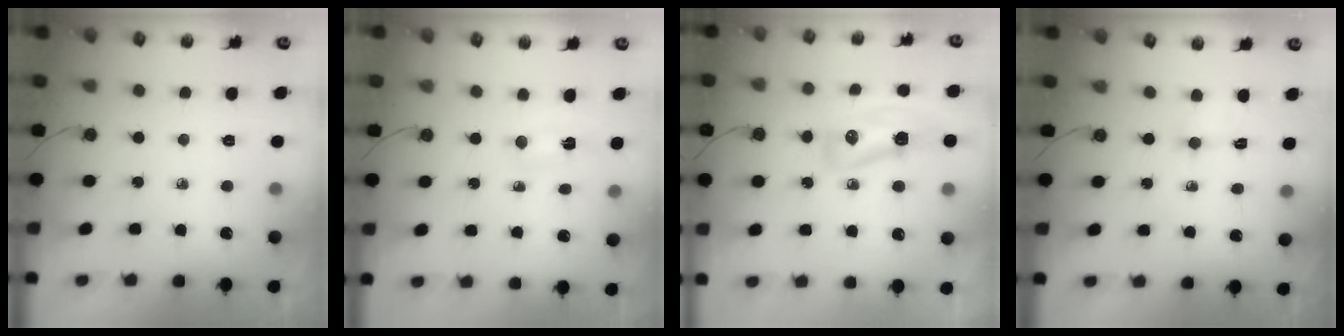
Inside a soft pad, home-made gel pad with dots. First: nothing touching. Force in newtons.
{"total": 2.6, "press": 1.3, "slide": 2.2}
{"total": 10.0, "press": 10.0, "slide": 0.8}
{"total": 2.4, "press": 2.3, "slide": 0.7}